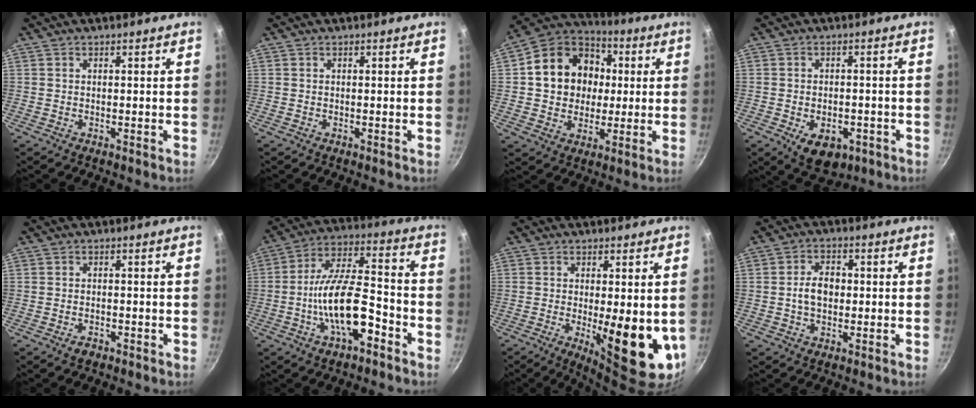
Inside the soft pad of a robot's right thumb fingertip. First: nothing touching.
{"total": 0.0}
{"total": 17.1, "force": [2.2, 14.3, 9.1], "torque": [-0.121, 0.023, 0.030]}
{"total": 8.4, "force": [-3.3, 5.3, 5.7], "torque": [-0.059, 0.005, -0.034]}
{"total": 1.7, "force": [-1.1, 0.9, 0.9], "torque": [-0.016, 0.009, -0.017]}
{"total": 15.4, "force": [-6.1, 6.1, 12.8], "torque": [-0.204, 0.049, -0.112]}
{"total": 13.4, "force": [-1.6, 4.2, 12.6], "torque": [-0.149, -0.020, -0.008]}
{"total": 5.9, "force": [-0.1, 4.1, 4.3], "torque": [-0.054, 0.013, -0.008]}